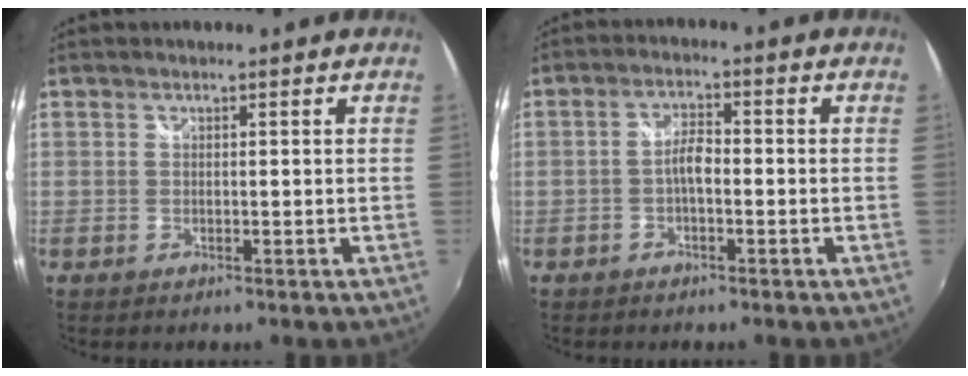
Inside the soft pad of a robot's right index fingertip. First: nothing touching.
{"total": 3.2, "force": [-1.1, 1.2, 2.8], "torque": [-0.056, 0.009, -0.023]}